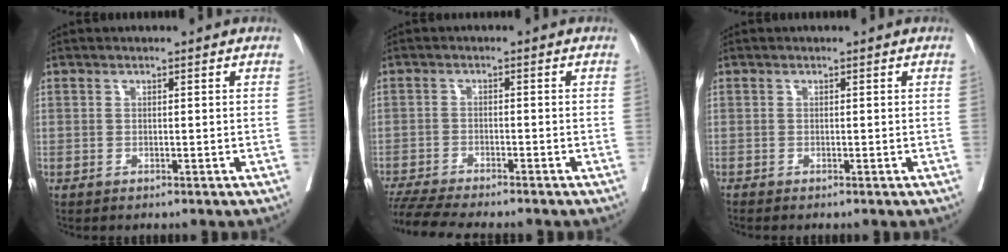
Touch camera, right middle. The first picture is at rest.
{"total": 8.9, "force": [-8.0, 0.1, 3.8], "torque": [-0.059, -0.017, -0.131]}
{"total": 0.0}